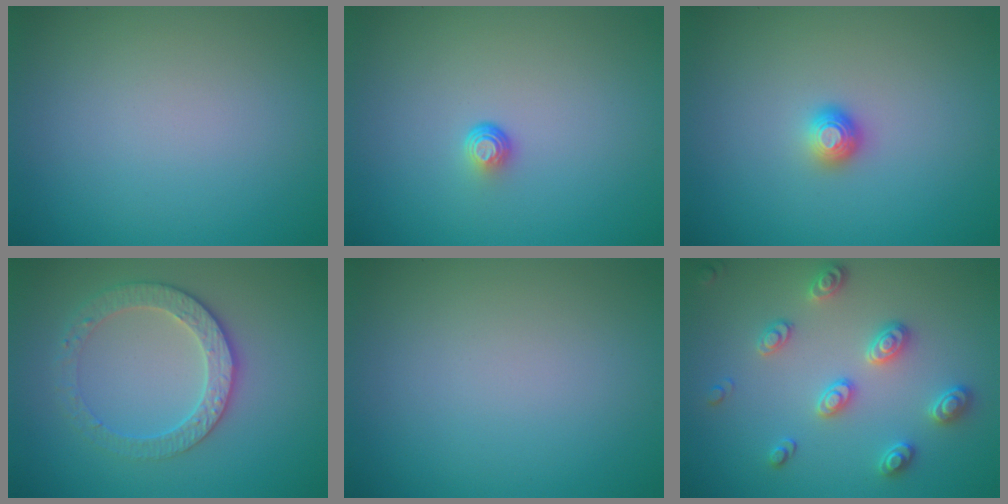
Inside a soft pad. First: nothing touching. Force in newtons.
{"total": 1.0, "press": 0.6, "slide": 0.8}
{"total": 1.3, "press": 1.2, "slide": 0.7}
{"total": 3.2, "press": 3.1, "slide": 0.9}
{"total": 0.0}
{"total": 3.0, "press": 2.9, "slide": 0.6}